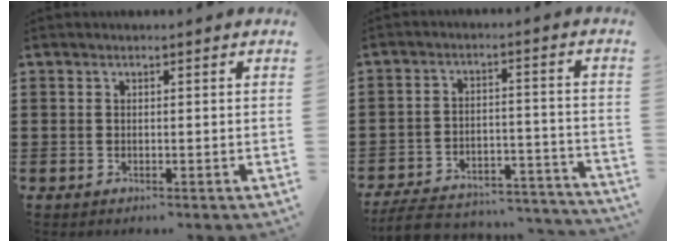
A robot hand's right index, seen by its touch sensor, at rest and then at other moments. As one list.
[{"total": 6.7, "force": [-6.3, 1.2, 2.0], "torque": [-0.037, 0.011, -0.124]}]